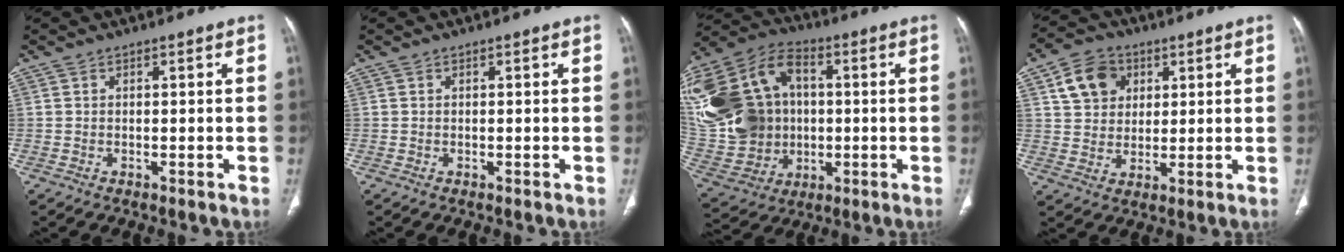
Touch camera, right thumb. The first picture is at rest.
{"total": 0.0}
{"total": 31.5, "force": [3.5, 24.3, 19.7], "torque": [-0.451, 0.052, 0.084]}
{"total": 9.5, "force": [3.8, 7.5, 4.4], "torque": [-0.053, -0.004, 0.068]}